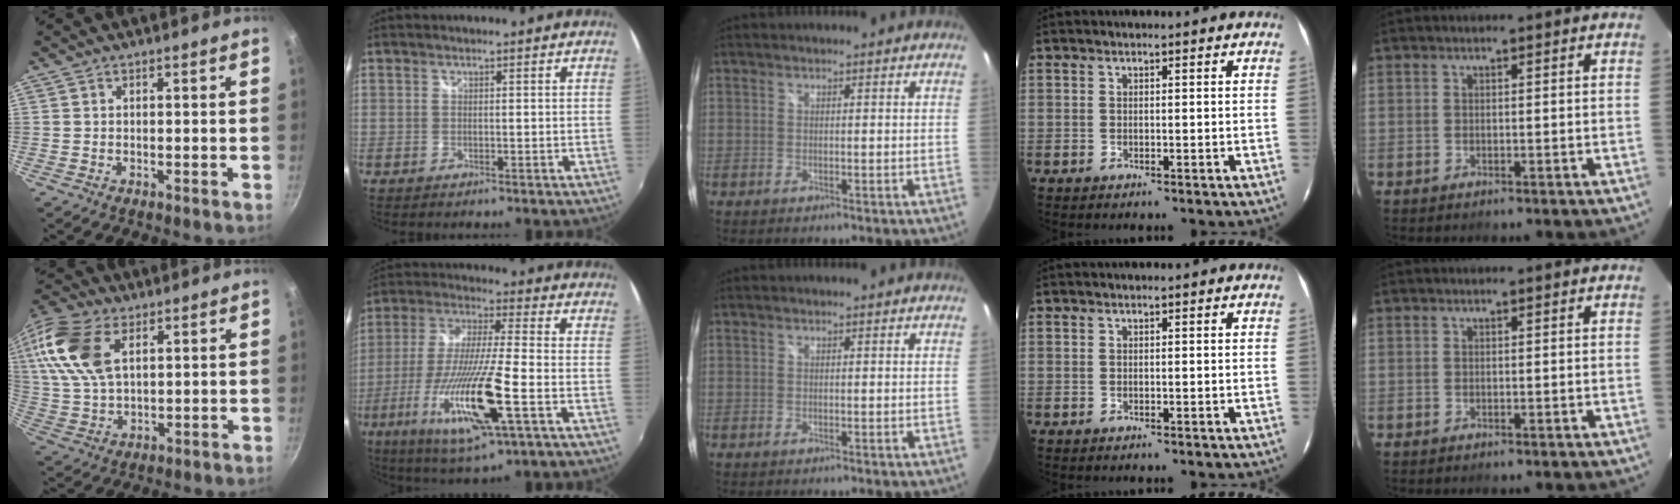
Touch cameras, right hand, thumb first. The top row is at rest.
{"thumb": {"total": 17.0, "force": [6.4, 10.1, 12.1], "torque": [-0.250, -0.001, 0.120]}, "index": {"total": 19.8, "force": [-7.3, 2.6, 18.2], "torque": [-0.364, -0.043, -0.133]}}